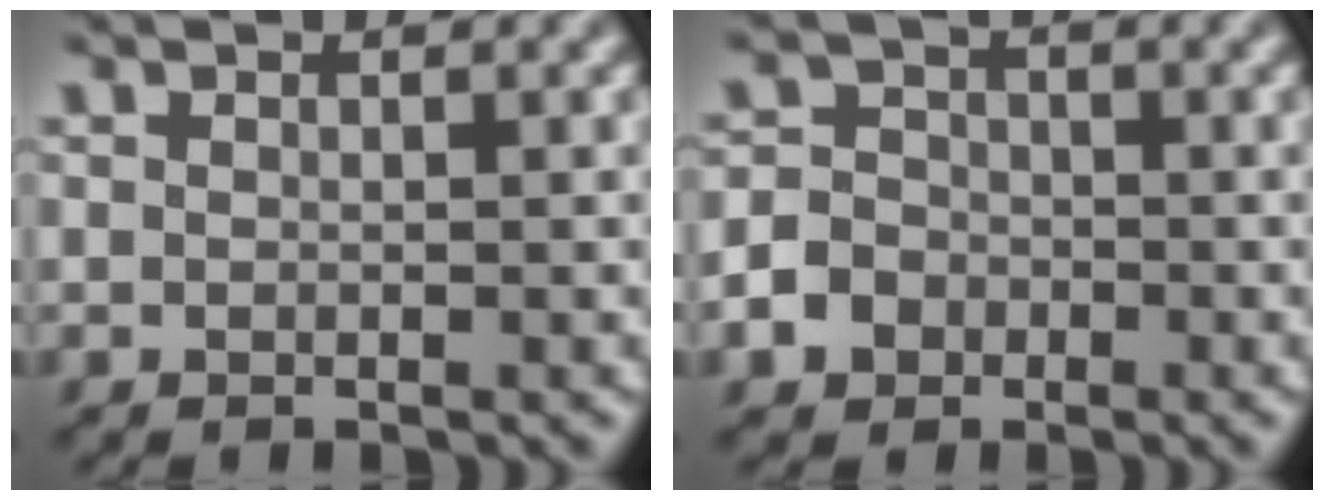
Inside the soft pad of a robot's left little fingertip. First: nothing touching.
{"total": 6.1, "force": [-3.3, 5.0, 1.3], "torque": [-0.027, -0.007, -0.076]}